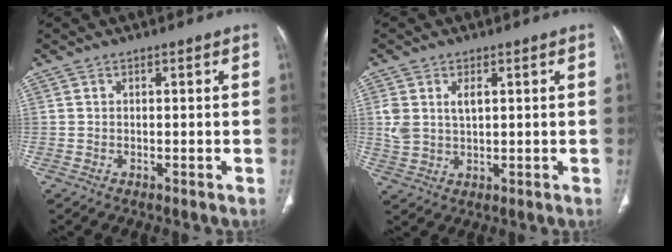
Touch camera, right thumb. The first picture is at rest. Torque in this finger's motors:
{"motor_torque": [0.08, 0.03, 0.36, 0.62, 0.09]}